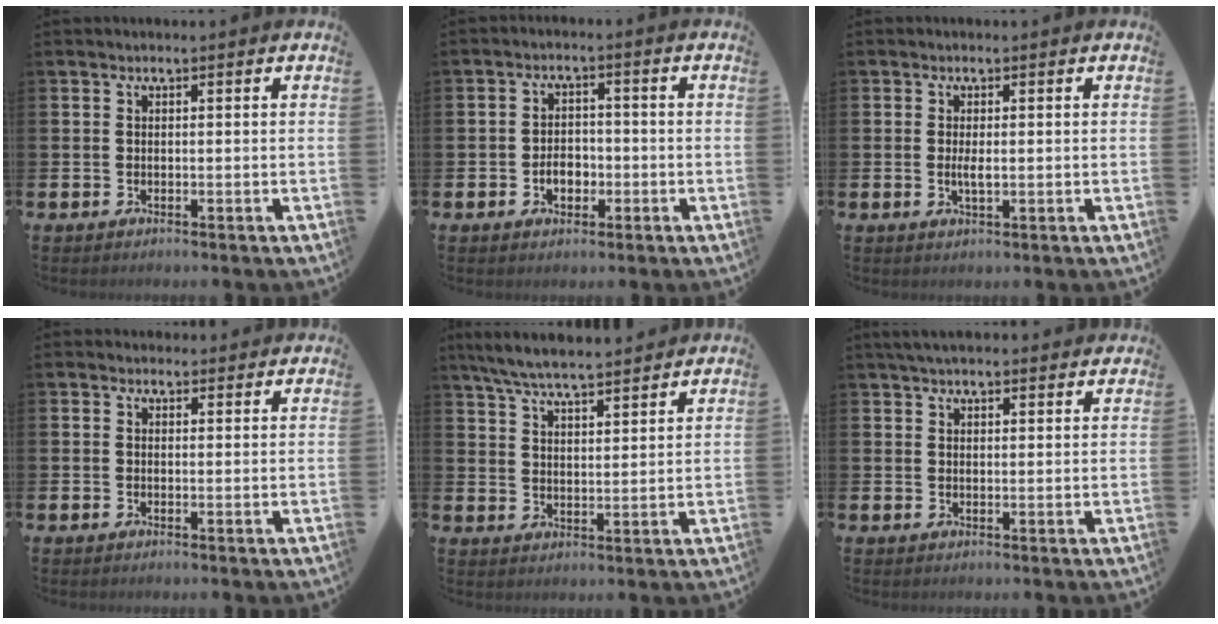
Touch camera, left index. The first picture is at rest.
{"total": 3.3, "force": [-1.2, 2.4, 2.0], "torque": [-0.022, -0.004, -0.028]}
{"total": 1.8, "force": [0.0, 0.5, 1.7], "torque": [-0.029, -0.001, -0.002]}
{"total": 1.3, "force": [1.1, 0.6, 0.0], "torque": [0.006, 0.001, 0.019]}
{"total": 6.7, "force": [6.4, 0.4, 1.8], "torque": [-0.063, -0.027, 0.116]}
{"total": 3.3, "force": [3.1, 0.6, 0.9], "torque": [-0.024, -0.005, 0.056]}